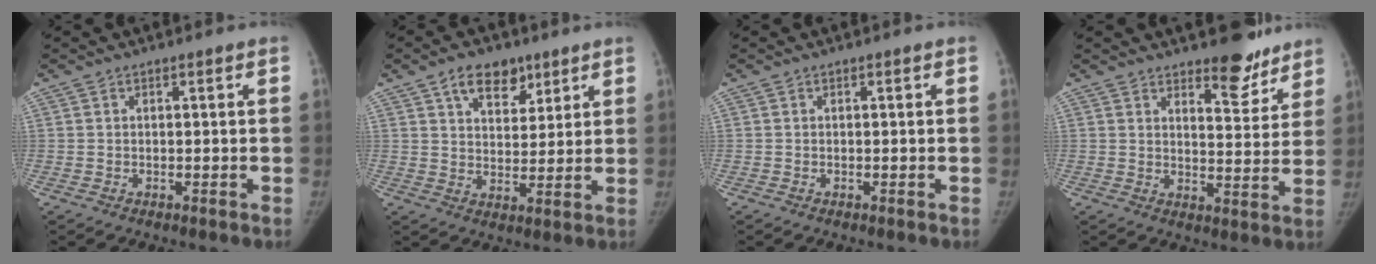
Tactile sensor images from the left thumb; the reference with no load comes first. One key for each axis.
{"total": 8.9, "fx": 5.4, "fy": 5.3, "fz": 4.6, "tx": -0.042, "ty": -0.027, "tz": 0.088}
{"total": 0.0}
{"total": 9.0, "fx": 7.2, "fy": 3.3, "fz": 4.4, "tx": -0.024, "ty": -0.054, "tz": 0.104}